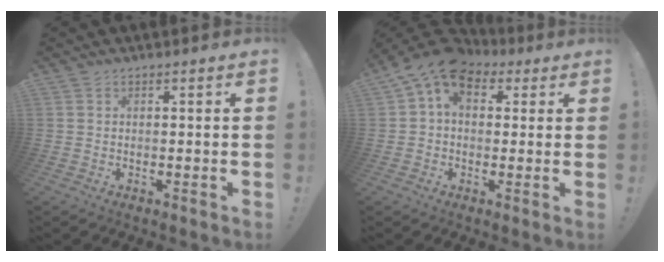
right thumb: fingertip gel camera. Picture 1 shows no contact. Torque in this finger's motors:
{"motor_torque": [1.39, 1.38, 0.27, -0.04, 0.34]}